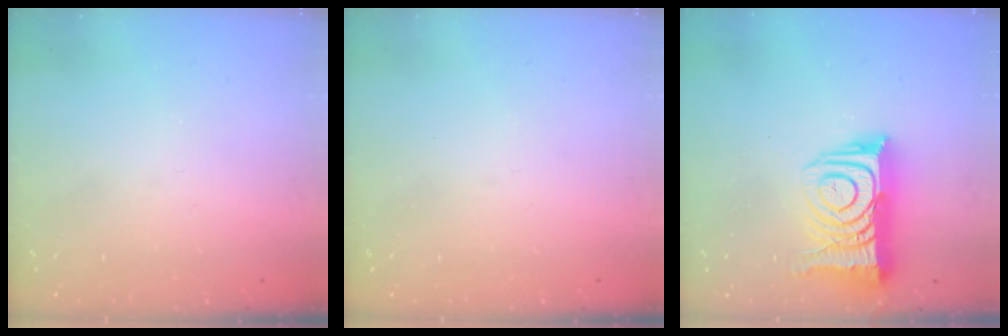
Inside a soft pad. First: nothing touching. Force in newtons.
{"total": 0.0}
{"total": 15.7, "press": 15.6, "slide": 1.2}